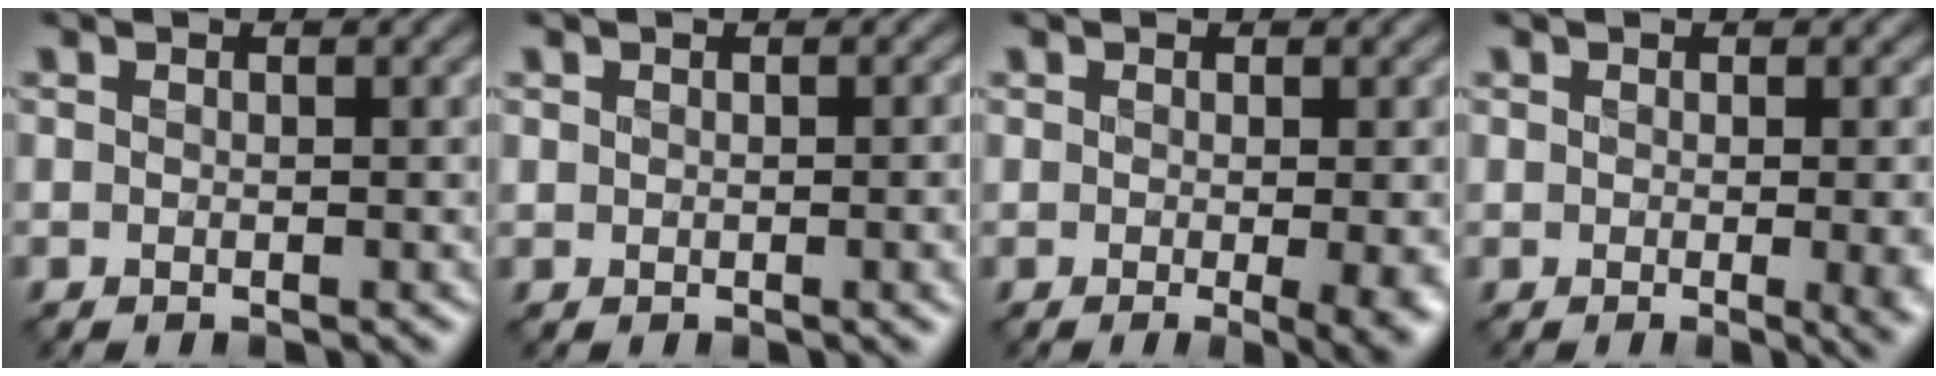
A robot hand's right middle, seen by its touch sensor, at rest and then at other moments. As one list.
[{"total": 2.2, "force": [0.1, 1.2, 1.8], "torque": [-0.016, -0.004, 0.004]}, {"total": 4.3, "force": [-0.8, 1.3, 4.0], "torque": [-0.052, -0.021, -0.004]}, {"total": 5.3, "force": [-0.3, 2.5, 4.6], "torque": [-0.029, -0.012, 0.001]}]